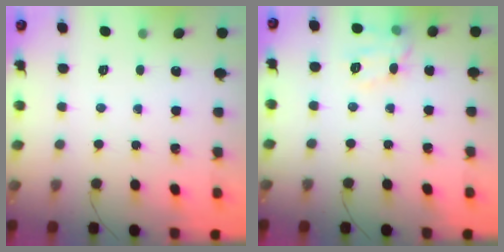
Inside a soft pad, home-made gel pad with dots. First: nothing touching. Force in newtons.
{"total": 8.4, "press": 8.3, "slide": 1.0}